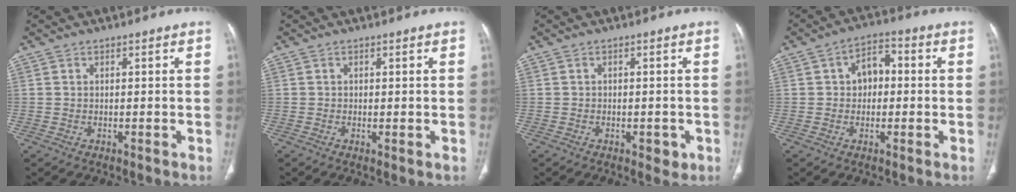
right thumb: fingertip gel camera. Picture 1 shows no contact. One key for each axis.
{"total": 0.6, "fx": -0.1, "fy": 0.2, "fz": 0.5, "tx": -0.013, "ty": -0.004, "tz": -0.003}
{"total": 2.3, "fx": -0.9, "fy": 1.4, "fz": 1.6, "tx": -0.007, "ty": 0.001, "tz": -0.009}
{"total": 6.2, "fx": 0.4, "fy": 4.4, "fz": 4.3, "tx": -0.044, "ty": 0.019, "tz": -0.004}